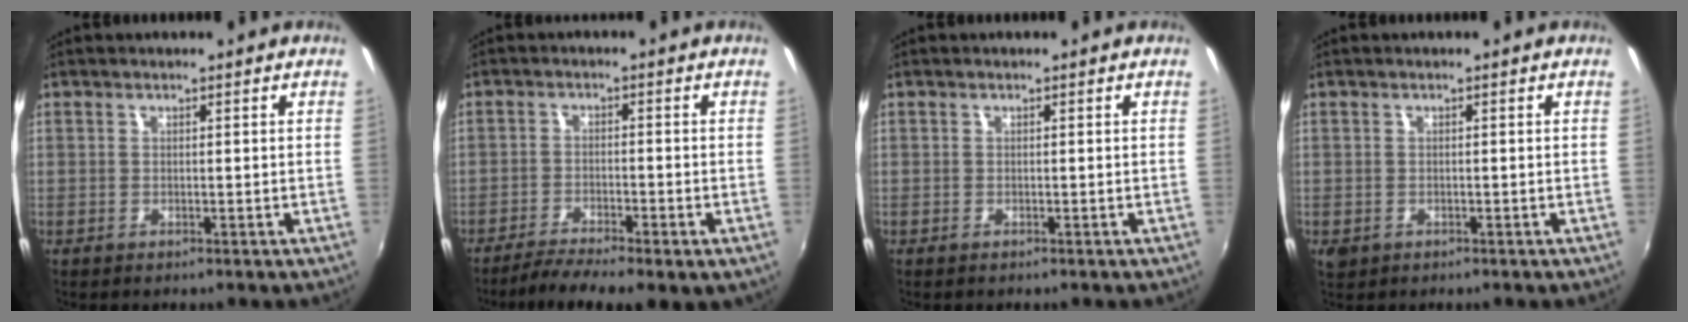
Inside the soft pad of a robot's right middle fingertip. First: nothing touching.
{"total": 8.3, "force": [-5.6, 1.8, 5.9], "torque": [-0.120, -0.020, -0.090]}
{"total": 0.0}
{"total": 2.1, "force": [-0.7, 1.6, 1.0], "torque": [-0.022, -0.005, -0.010]}